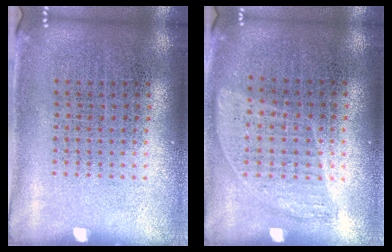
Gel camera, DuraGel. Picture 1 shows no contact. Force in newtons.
{"total": 0.9, "press": 0.8, "slide": 0.4}